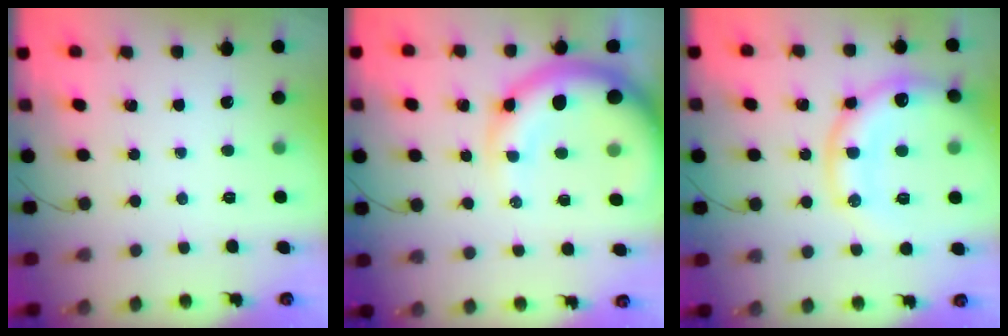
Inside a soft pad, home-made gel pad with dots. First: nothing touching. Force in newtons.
{"total": 12.6, "press": 12.1, "slide": 3.4}
{"total": 19.6, "press": 19.4, "slide": 2.7}